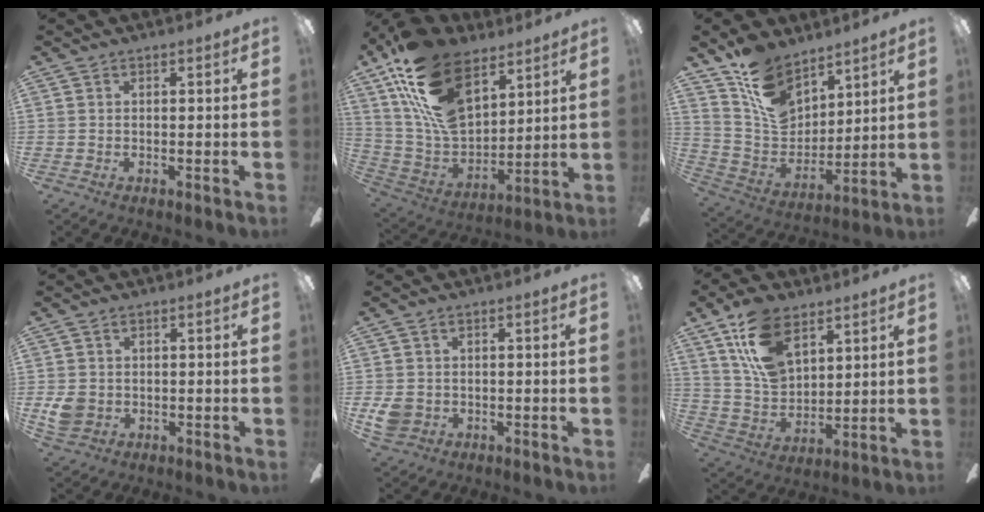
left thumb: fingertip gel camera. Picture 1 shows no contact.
{"total": 23.2, "force": [13.3, 12.9, 14.1], "torque": [-0.283, -0.062, 0.245]}
{"total": 14.4, "force": [9.5, 9.0, 6.1], "torque": [-0.116, -0.054, 0.189]}
{"total": 5.0, "force": [-0.5, 4.3, 2.4], "torque": [-0.049, 0.004, -0.008]}
{"total": 4.7, "force": [-0.6, 4.1, 2.3], "torque": [-0.045, 0.006, -0.011]}
{"total": 15.8, "force": [9.0, 9.4, 9.0], "torque": [-0.194, -0.022, 0.171]}